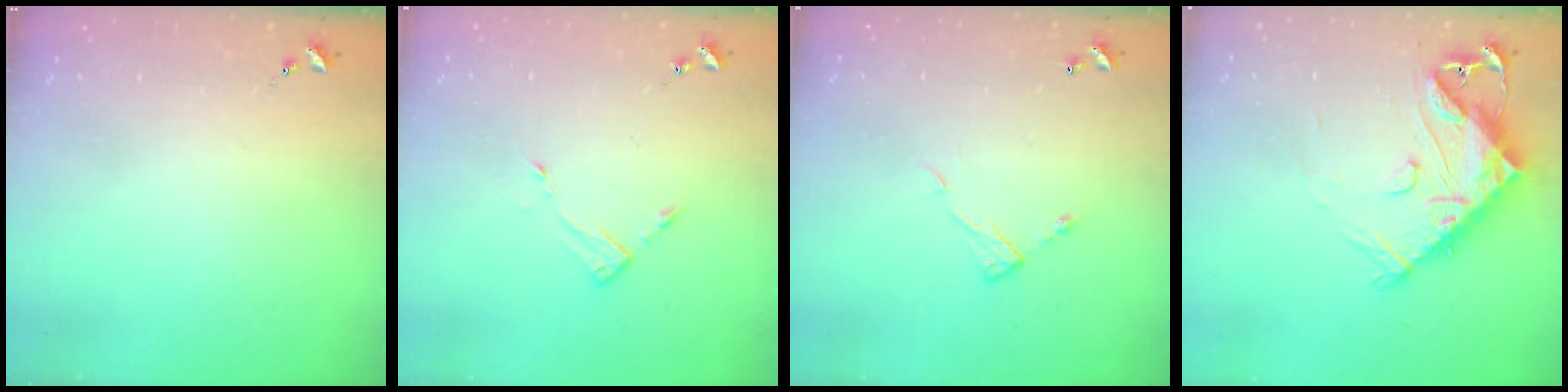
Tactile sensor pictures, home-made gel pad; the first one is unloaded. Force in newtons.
{"total": 3.4, "press": 3.4, "slide": 0.4}
{"total": 6.6, "press": 6.6, "slide": 0.3}
{"total": 14.6, "press": 14.5, "slide": 1.1}